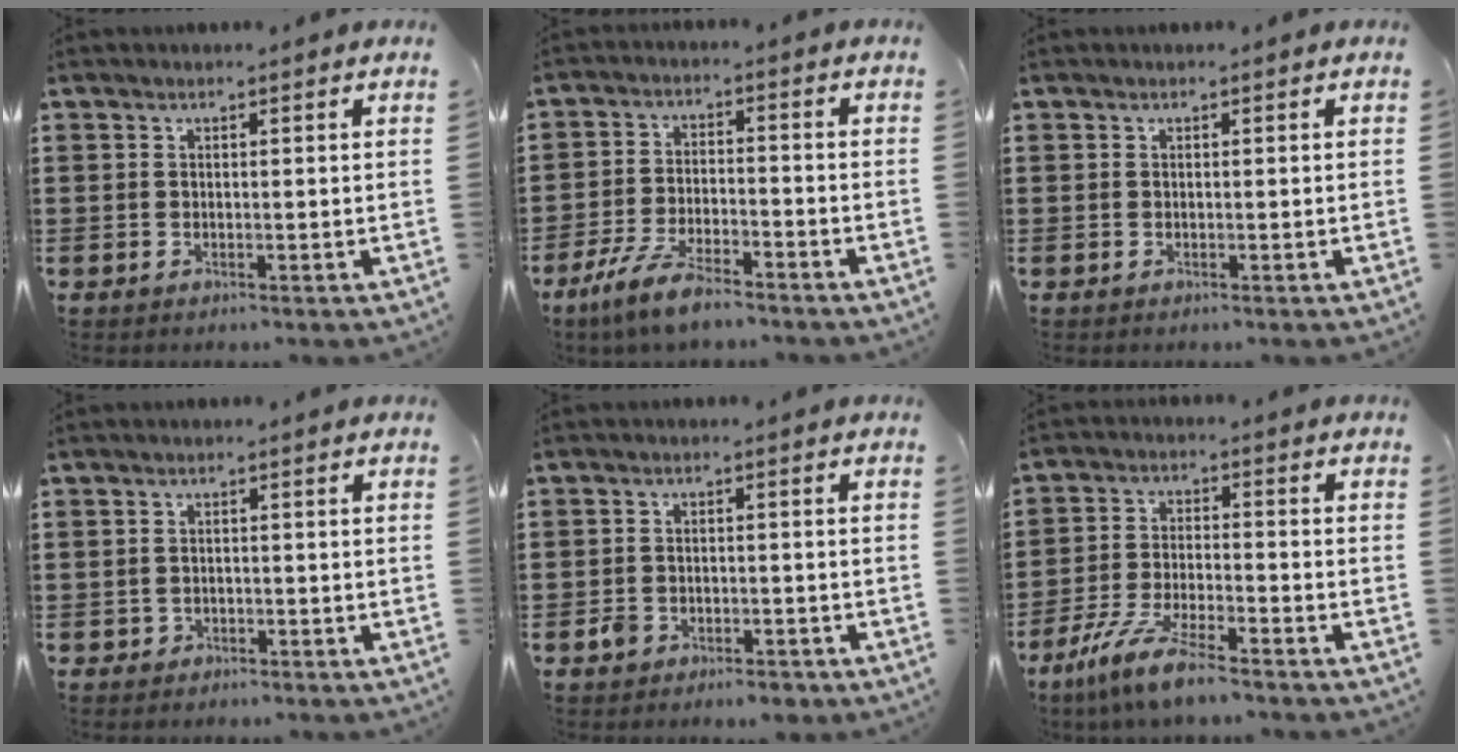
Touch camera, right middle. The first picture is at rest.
{"total": 6.7, "force": [-5.4, 1.3, 3.7], "torque": [-0.093, -0.007, -0.108]}
{"total": 0.0}
{"total": 1.0, "force": [-0.7, 0.7, 0.0], "torque": [-0.002, 0.003, -0.019]}
{"total": 2.8, "force": [-2.2, 1.5, 0.8], "torque": [-0.026, 0.004, -0.047]}
{"total": 7.1, "force": [-5.7, 0.8, 4.2], "torque": [-0.109, -0.012, -0.114]}